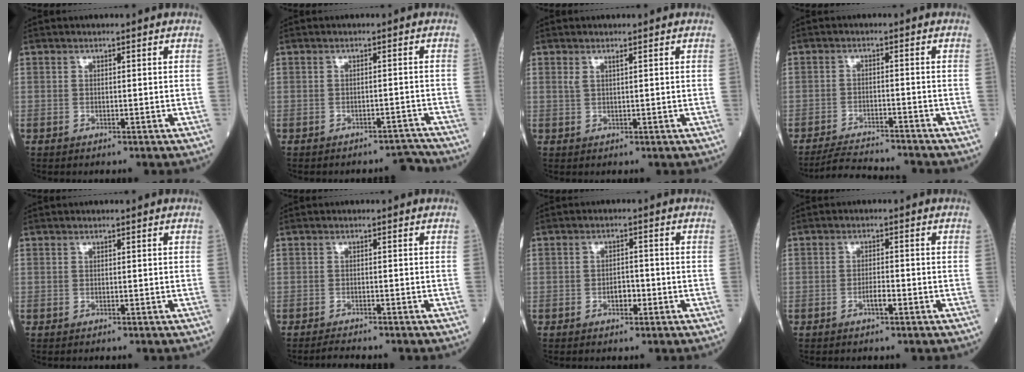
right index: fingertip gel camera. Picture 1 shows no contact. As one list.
[{"total": 3.4, "force": [-3.3, 0.3, -0.6], "torque": [0.023, 0.006, -0.042]}, {"total": 1.0, "force": [0.6, -0.1, 0.8], "torque": [-0.024, 0.004, 0.014]}, {"total": 7.7, "force": [-7.5, -0.4, 1.6], "torque": [-0.025, -0.007, -0.126]}, {"total": 0.0}, {"total": 1.6, "force": [-1.5, -0.4, 0.2], "torque": [-0.013, -0.006, -0.028]}, {"total": 2.4, "force": [-0.9, 1.3, 1.7], "torque": [-0.024, 0.006, -0.013]}, {"total": 1.9, "force": [-0.9, 0.4, 1.6], "torque": [-0.025, 0.003, -0.016]}]